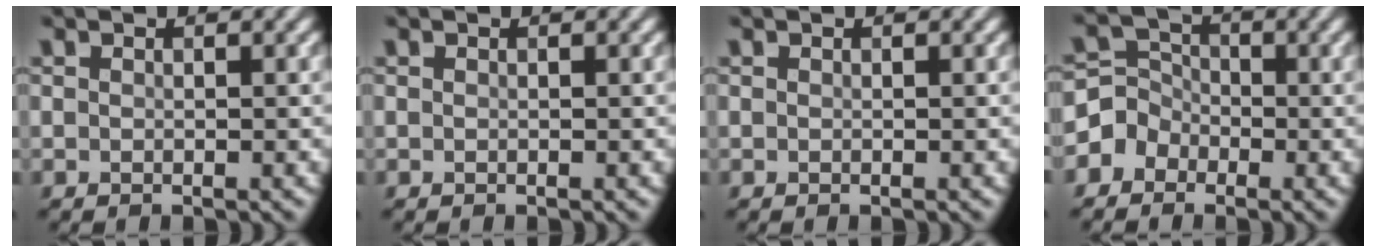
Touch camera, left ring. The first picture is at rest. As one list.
[{"total": 0.0}, {"total": 0.0}, {"total": 3.0, "force": [-1.5, 2.5, 0.6], "torque": [0.004, 0.009, -0.041]}]